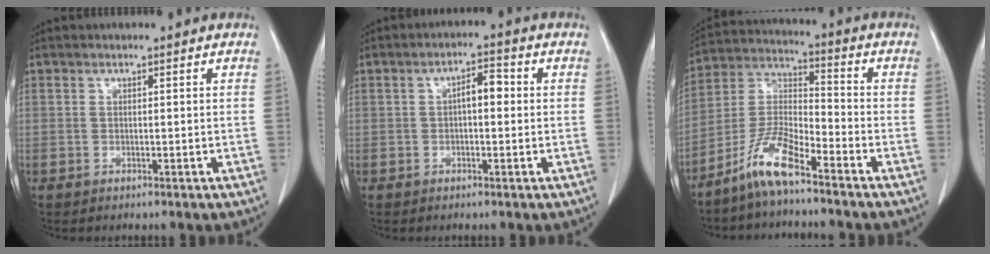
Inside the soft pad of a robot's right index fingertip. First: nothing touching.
{"total": 3.7, "force": [0.2, 1.5, 3.4], "torque": [-0.053, 0.017, 0.001]}
{"total": 8.8, "force": [-6.6, 1.4, 5.8], "torque": [-0.127, 0.001, -0.136]}